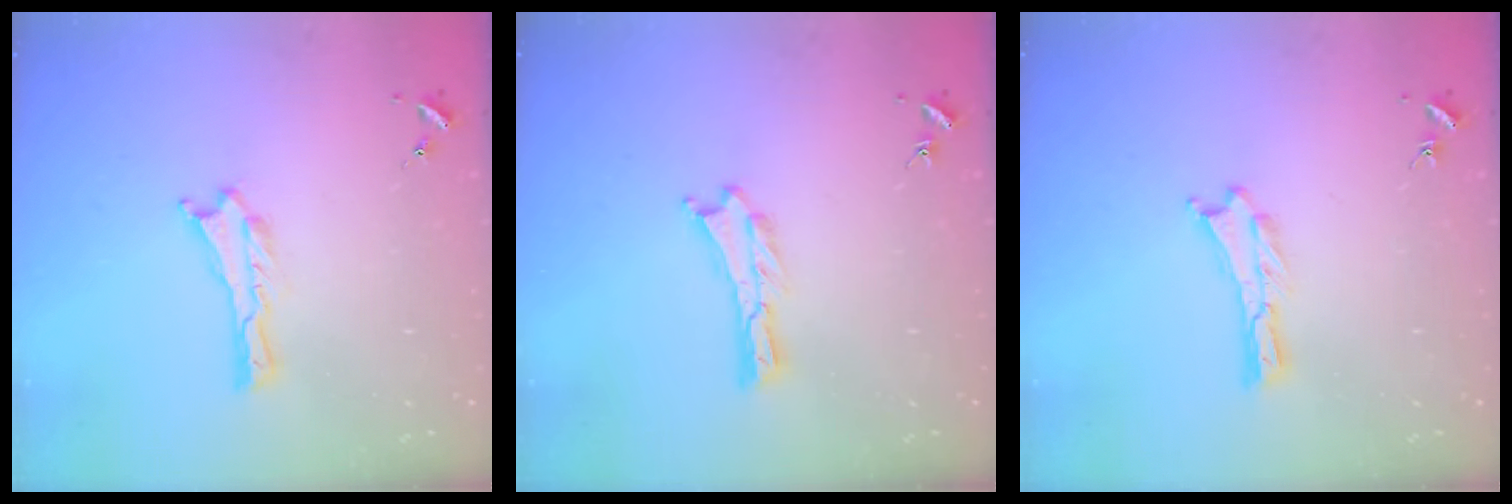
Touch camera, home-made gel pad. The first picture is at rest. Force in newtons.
{"total": 0.0}
{"total": 0.0}